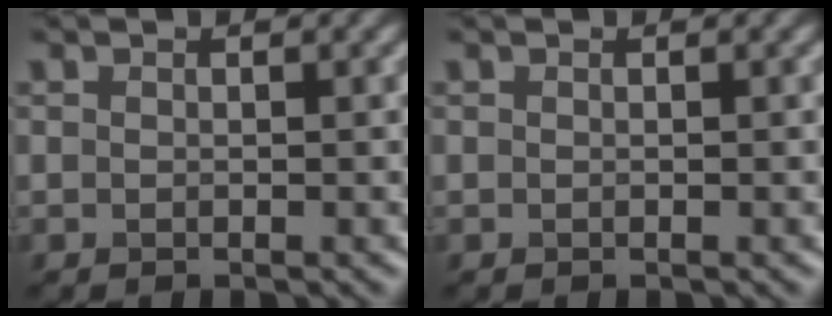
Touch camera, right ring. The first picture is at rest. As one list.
[{"total": 0.0}]